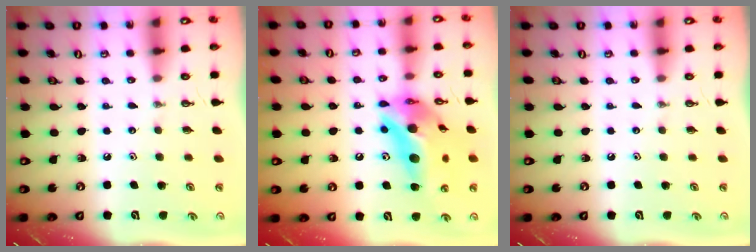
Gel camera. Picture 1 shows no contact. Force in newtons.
{"total": 20.2, "press": 19.9, "slide": 3.7}
{"total": 0.0}